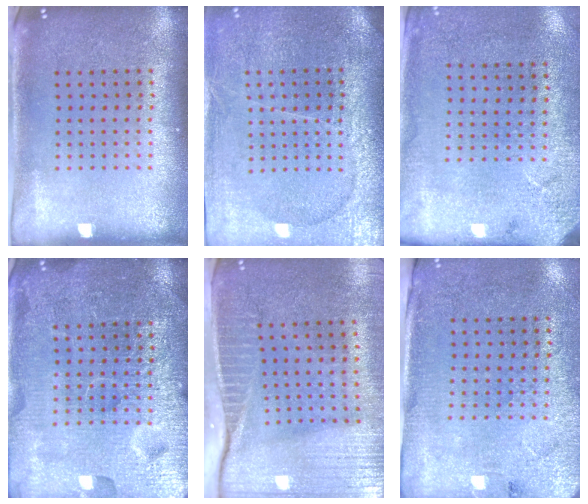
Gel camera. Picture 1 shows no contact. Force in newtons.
{"total": 3.6, "press": 3.3, "slide": 1.4}
{"total": 2.7, "press": 2.2, "slide": 1.5}
{"total": 7.0, "press": 7.0, "slide": 0.9}
{"total": 4.1, "press": 3.6, "slide": 1.9}
{"total": 2.7, "press": 2.4, "slide": 1.3}